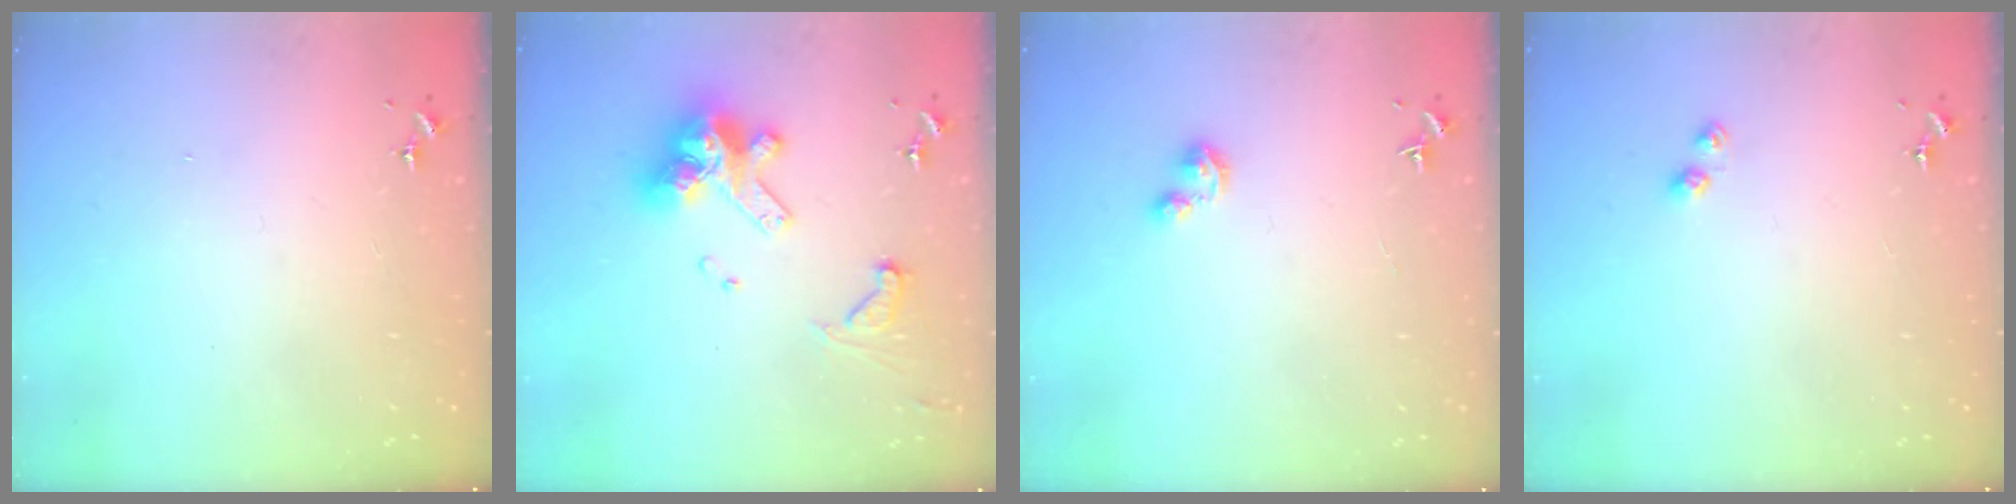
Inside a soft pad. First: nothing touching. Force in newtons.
{"total": 15.8, "press": 15.7, "slide": 1.9}
{"total": 2.2, "press": 2.2, "slide": 0.2}
{"total": 3.5, "press": 3.4, "slide": 0.5}